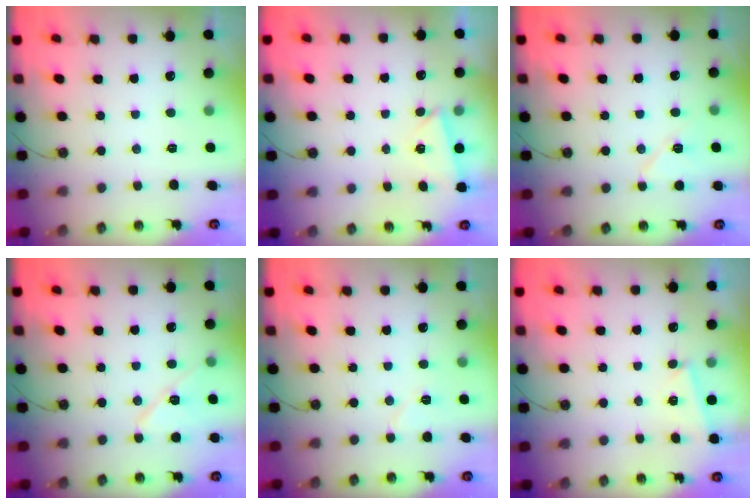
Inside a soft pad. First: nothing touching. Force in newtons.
{"total": 2.6, "press": 2.6, "slide": 0.3}
{"total": 7.9, "press": 7.7, "slide": 1.4}
{"total": 8.5, "press": 7.0, "slide": 4.8}
{"total": 5.6, "press": 5.3, "slide": 1.7}
{"total": 2.9, "press": 2.4, "slide": 1.5}